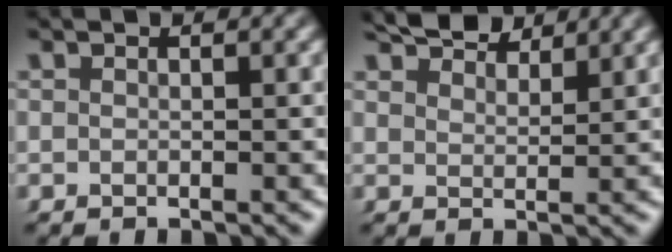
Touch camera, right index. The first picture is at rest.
{"total": 5.3, "force": [4.5, 1.7, 2.2], "torque": [-0.030, 0.006, 0.071]}